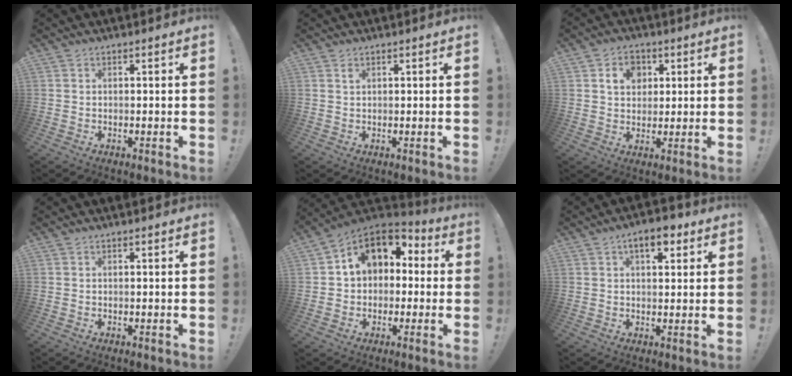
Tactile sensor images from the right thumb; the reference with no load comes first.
{"total": 0.9, "force": [0.5, 0.5, 0.5], "torque": [-0.004, -0.003, 0.009]}
{"total": 7.9, "force": [2.9, 6.3, 3.9], "torque": [-0.055, -0.002, 0.053]}
{"total": 0.0}
{"total": 11.8, "force": [4.4, 8.5, 6.9], "torque": [-0.094, -0.018, 0.082]}
{"total": 6.7, "force": [3.3, 3.3, 4.8], "torque": [-0.059, -0.006, 0.053]}